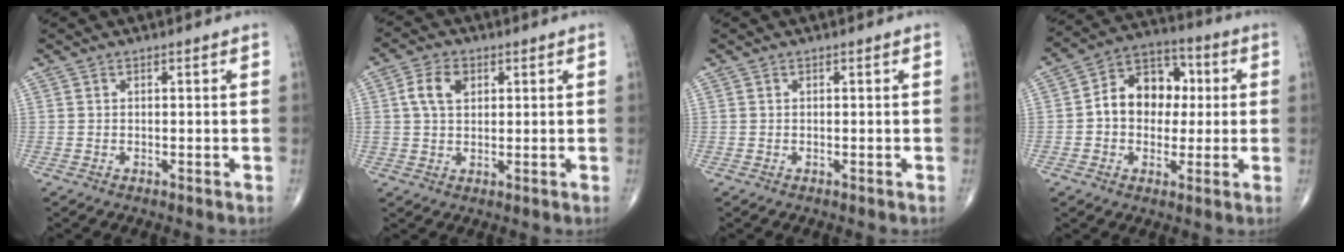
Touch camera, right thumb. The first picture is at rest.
{"total": 5.7, "force": [1.7, 3.9, 3.8], "torque": [-0.069, 0.004, 0.029]}
{"total": 0.0}
{"total": 12.6, "force": [0.7, 9.6, 8.1], "torque": [-0.089, 0.031, 0.002]}